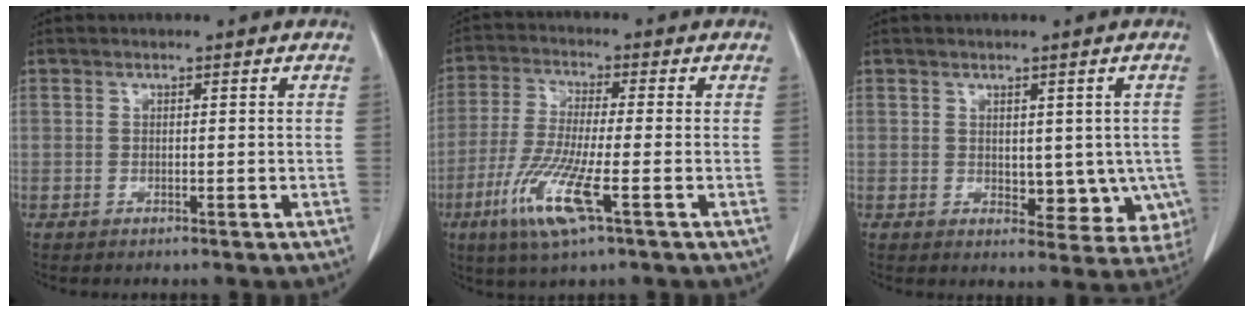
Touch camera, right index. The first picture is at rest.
{"total": 10.4, "force": [-4.3, 0.6, 9.5], "torque": [-0.200, -0.026, -0.086]}
{"total": 7.9, "force": [-0.5, 4.7, 6.3], "torque": [-0.053, -0.004, 0.006]}